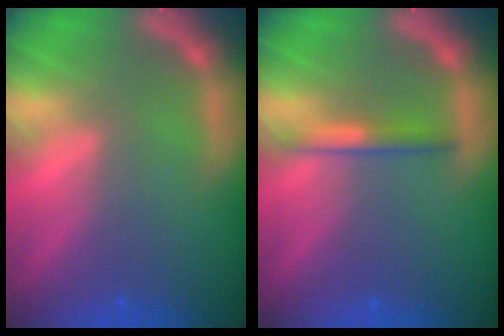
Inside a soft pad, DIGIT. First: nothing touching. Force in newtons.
{"total": 2.0}